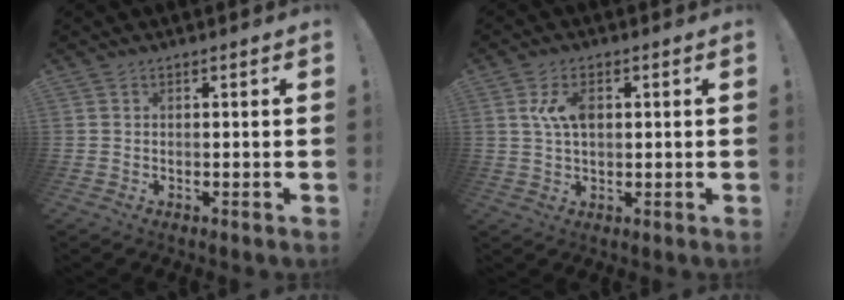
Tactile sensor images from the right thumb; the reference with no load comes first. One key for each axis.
{"total": 6.4, "fx": 1.4, "fy": 3.7, "fz": 5.0, "tx": -0.104, "ty": 0.007, "tz": 0.024}